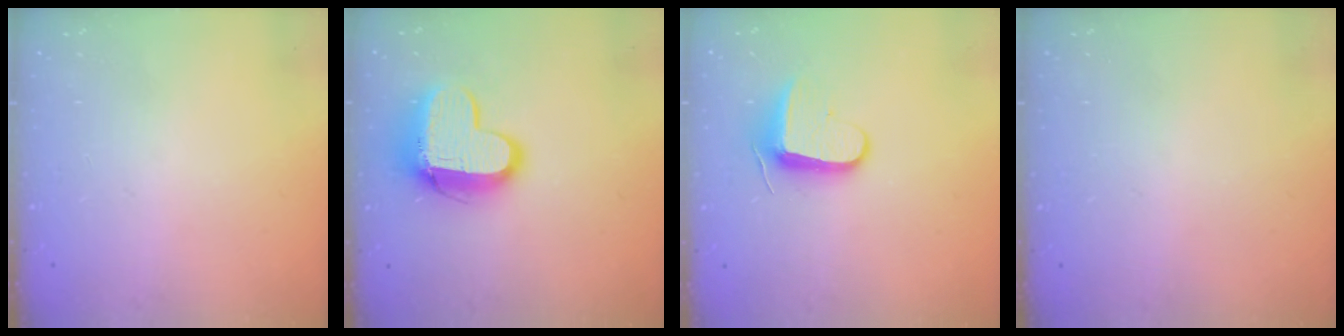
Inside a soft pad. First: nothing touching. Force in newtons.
{"total": 12.9, "press": 12.9, "slide": 1.1}
{"total": 9.3, "press": 9.3, "slide": 0.6}
{"total": 0.6, "press": 0.6, "slide": 0.2}